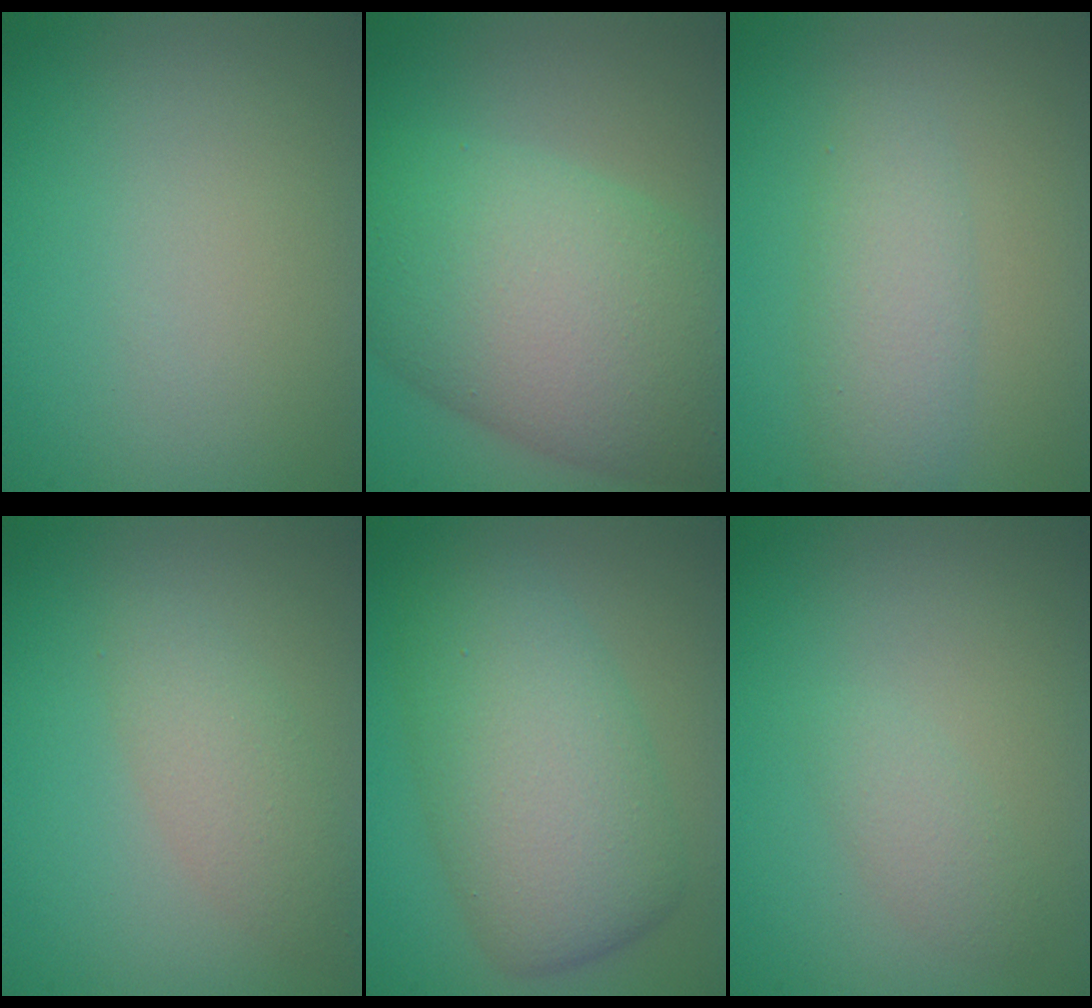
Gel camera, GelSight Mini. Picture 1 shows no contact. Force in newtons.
{"total": 12.3, "press": 12.3, "slide": 0.2}
{"total": 3.0, "press": 3.0, "slide": 0.1}
{"total": 2.6, "press": 2.6, "slide": 0.1}
{"total": 7.7, "press": 7.7, "slide": 0.1}
{"total": 1.4, "press": 1.4, "slide": 0.1}